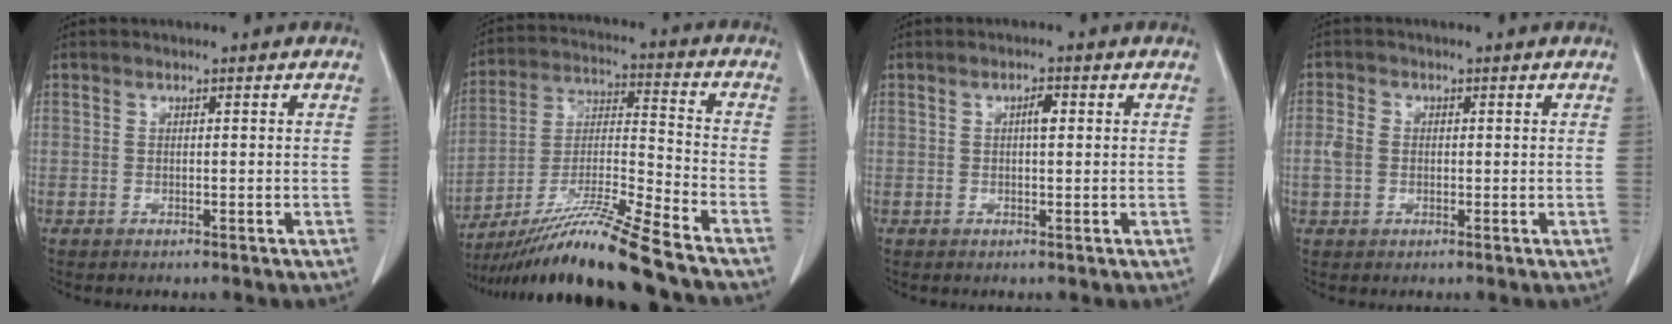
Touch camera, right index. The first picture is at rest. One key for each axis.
{"total": 16.1, "fx": -13.0, "fy": -1.8, "fz": 9.4, "tx": -0.182, "ty": -0.017, "tz": -0.234}
{"total": 1.8, "fx": 0.4, "fy": 0.5, "fz": 1.7, "tx": -0.030, "ty": 0.004, "tz": 0.006}
{"total": 2.9, "fx": -0.1, "fy": 2.3, "fz": 1.8, "tx": -0.051, "ty": 0.010, "tz": -0.004}